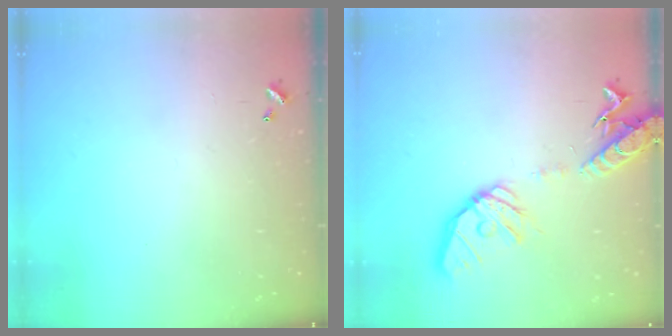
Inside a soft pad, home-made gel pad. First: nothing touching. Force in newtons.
{"total": 17.8, "press": 17.5, "slide": 3.0}